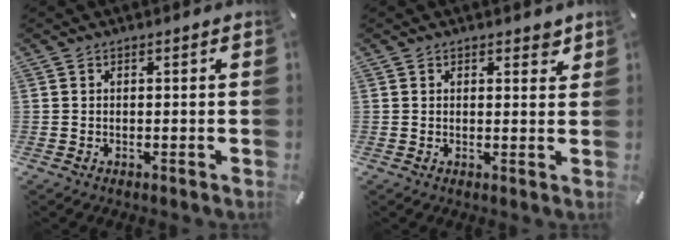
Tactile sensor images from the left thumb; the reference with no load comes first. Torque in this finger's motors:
{"motor_torque": [-0.04, -0.64, -0.05, 0.21, 0.02]}